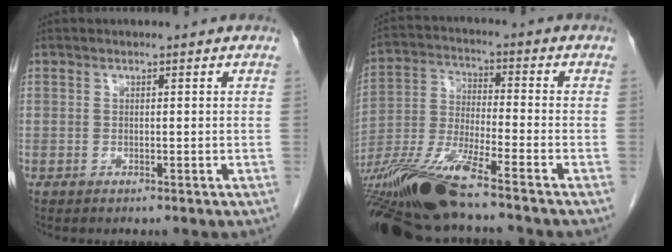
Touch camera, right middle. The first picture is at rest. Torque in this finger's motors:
{"motor_torque": [1.15, -0.99, 0.82, 0.21]}